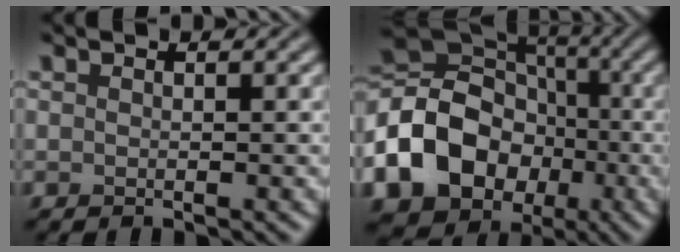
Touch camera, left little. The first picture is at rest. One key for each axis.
{"total": 14.8, "fx": -4.4, "fy": 12.0, "fz": 7.6, "tx": -0.182, "ty": -0.008, "tz": -0.098}